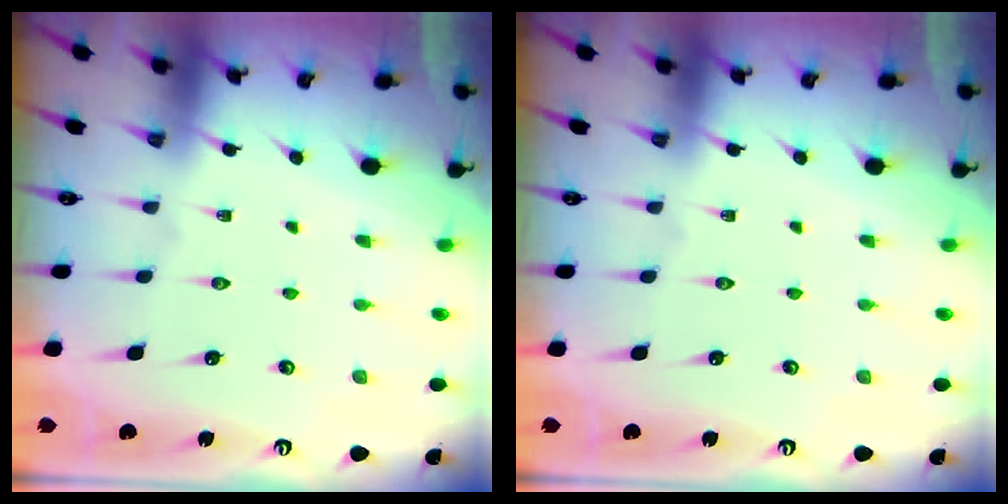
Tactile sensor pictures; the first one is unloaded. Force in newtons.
{"total": 0.0}